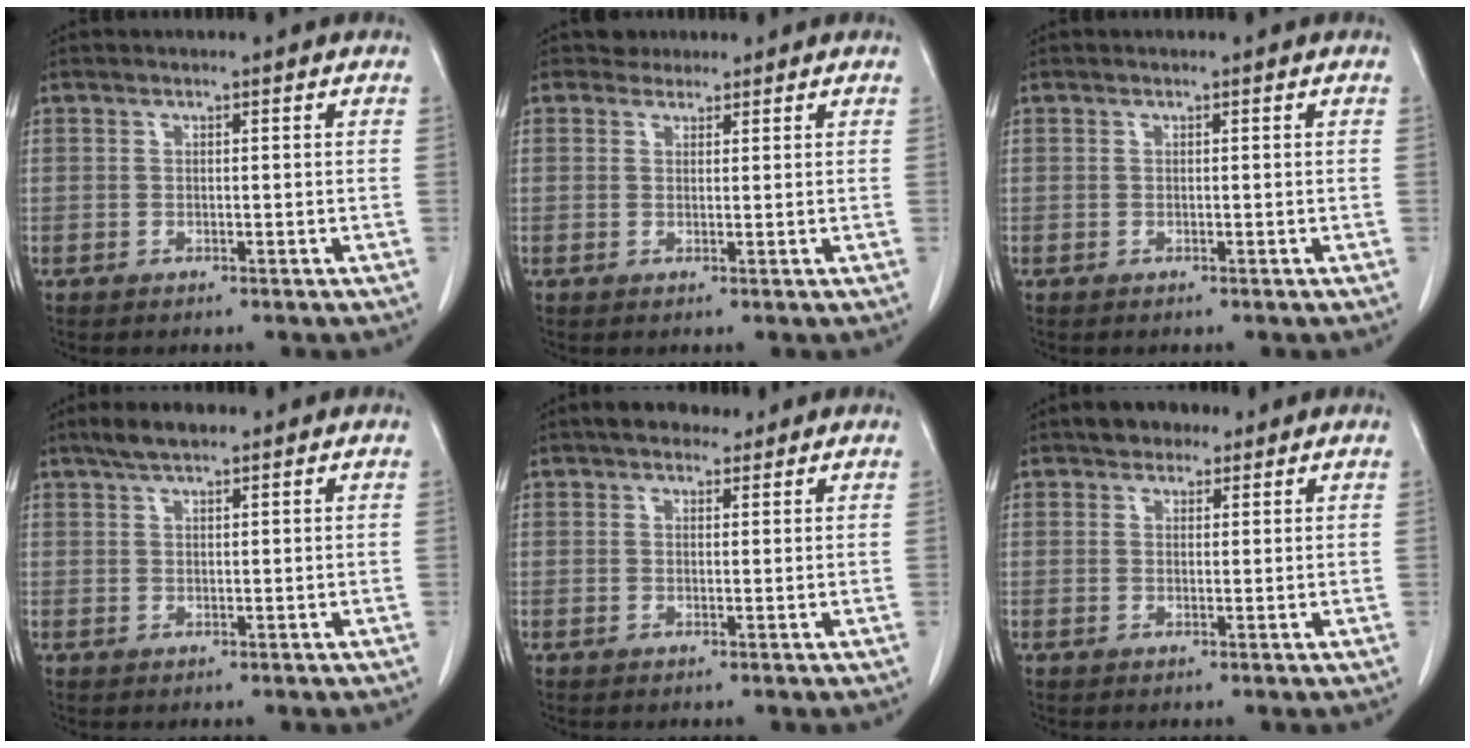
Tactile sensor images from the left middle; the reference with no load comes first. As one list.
[{"total": 1.7, "force": [1.5, 0.8, -0.4], "torque": [0.004, 0.006, 0.020]}, {"total": 0.0}, {"total": 3.8, "force": [2.9, 1.0, 2.2], "torque": [-0.051, 0.011, 0.053]}, {"total": 4.6, "force": [3.7, 2.0, 1.9], "torque": [-0.029, 0.020, 0.060]}, {"total": 3.8, "force": [2.8, 2.2, 1.3], "torque": [-0.022, 0.014, 0.046]}]